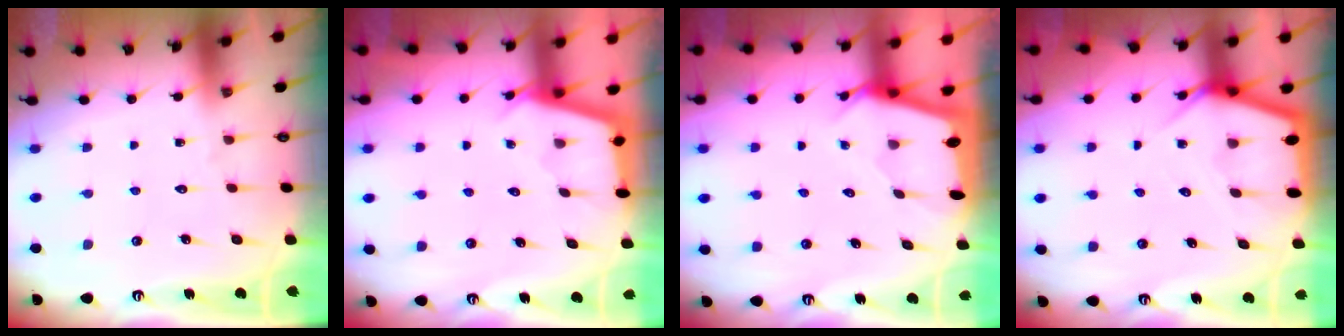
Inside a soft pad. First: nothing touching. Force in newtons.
{"total": 2.7, "press": 2.7, "slide": 0.3}
{"total": 1.9, "press": 1.9, "slide": 0.1}
{"total": 5.0, "press": 5.0, "slide": 0.3}